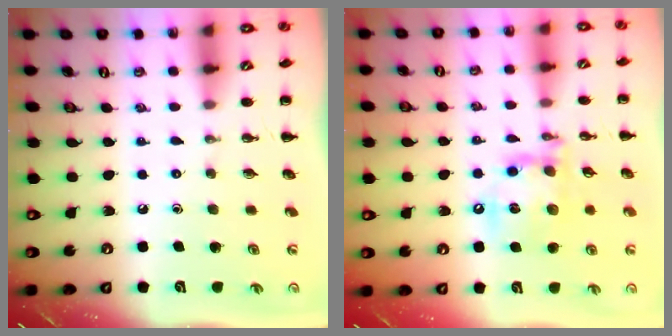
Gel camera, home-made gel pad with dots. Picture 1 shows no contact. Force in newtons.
{"total": 15.6, "press": 15.5, "slide": 2.2}